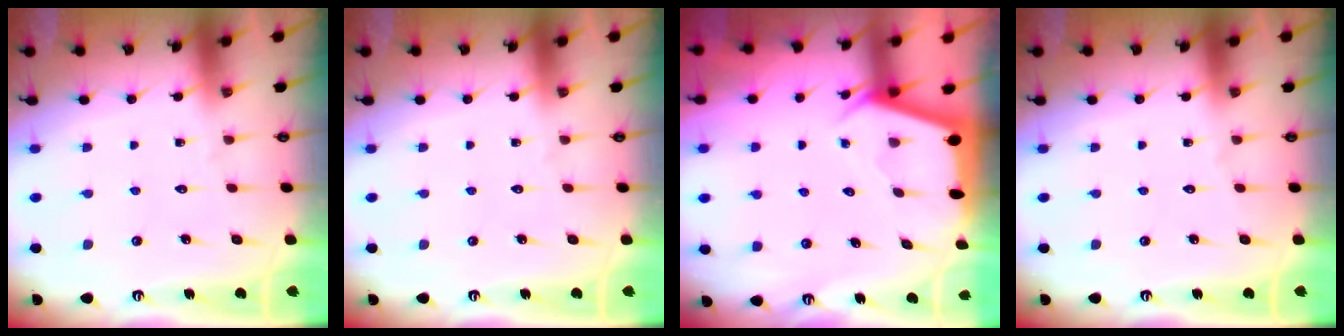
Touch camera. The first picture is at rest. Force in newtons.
{"total": 0.0}
{"total": 2.2, "press": 2.2, "slide": 0.3}
{"total": 0.0}